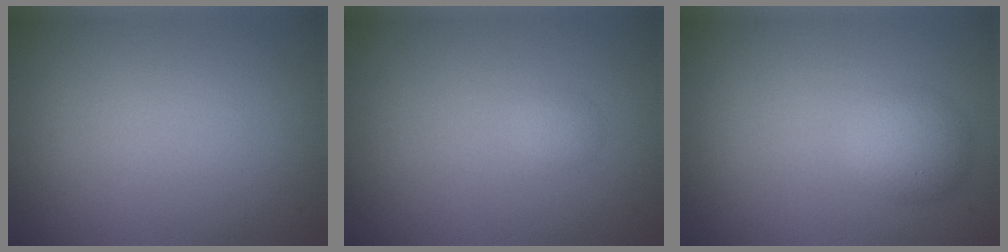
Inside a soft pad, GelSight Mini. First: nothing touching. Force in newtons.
{"total": 0.9, "press": 0.9, "slide": 0.0}
{"total": 2.6, "press": 2.6, "slide": 0.1}